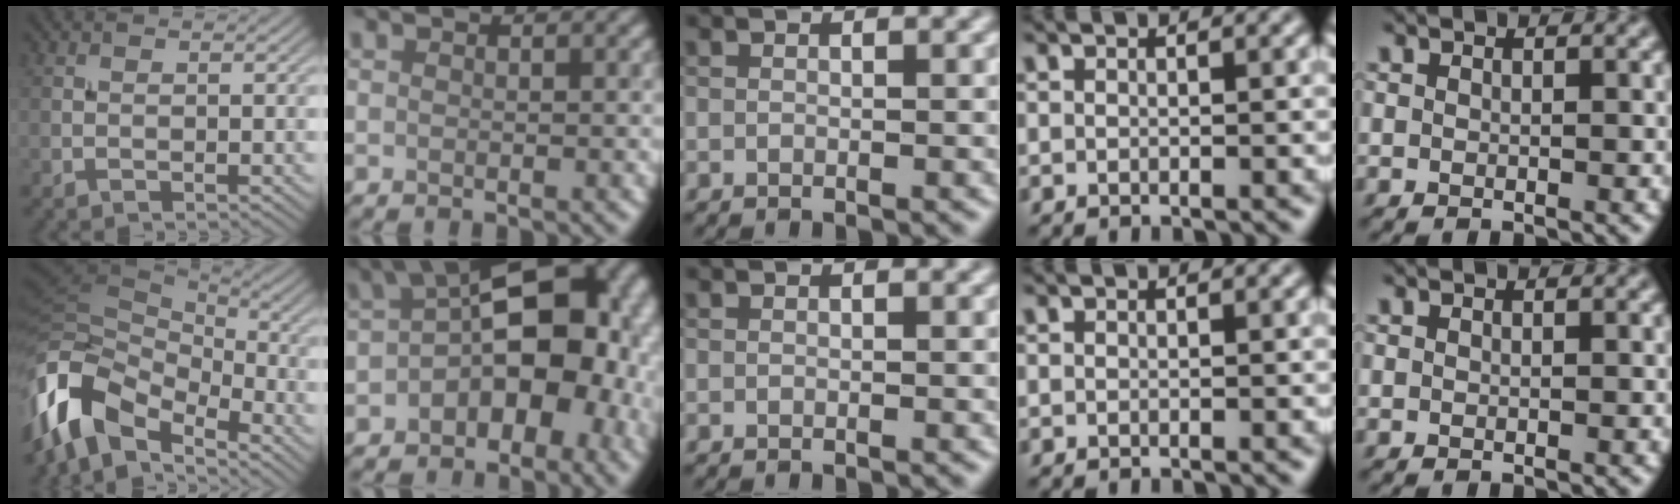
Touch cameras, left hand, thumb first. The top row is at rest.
{"thumb": {"total": 13.3, "force": [-7.0, 7.1, 8.8], "torque": [-0.190, -0.006, -0.146]}, "index": {"total": 14.2, "force": [-1.4, 8.7, 11.1], "torque": [-0.121, 0.012, -0.024]}}